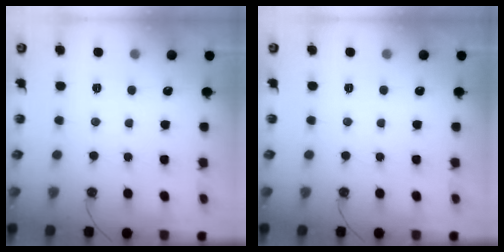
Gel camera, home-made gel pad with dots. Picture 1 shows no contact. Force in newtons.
{"total": 0.0}